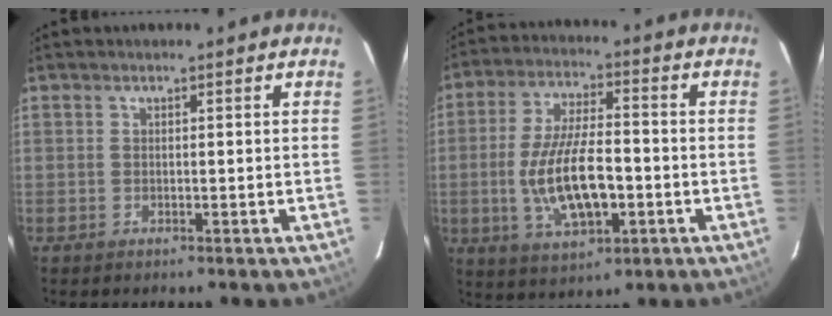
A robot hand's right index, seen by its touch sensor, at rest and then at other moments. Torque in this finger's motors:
{"motor_torque": [1.31, -0.83, 0.44, 0.21]}